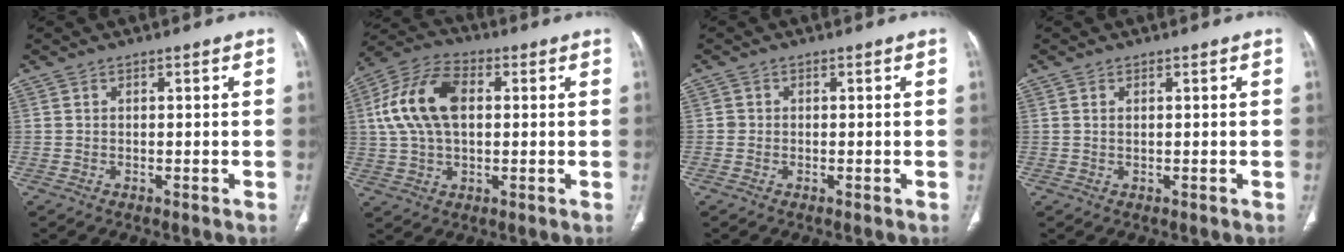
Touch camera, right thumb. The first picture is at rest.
{"total": 14.2, "force": [2.3, 8.6, 11.1], "torque": [-0.218, 0.023, 0.039]}
{"total": 0.9, "force": [-0.1, 0.8, 0.1], "torque": [0.003, 0.003, -0.002]}
{"total": 0.6, "force": [0.3, 0.2, 0.5], "torque": [-0.014, 0.002, 0.007]}